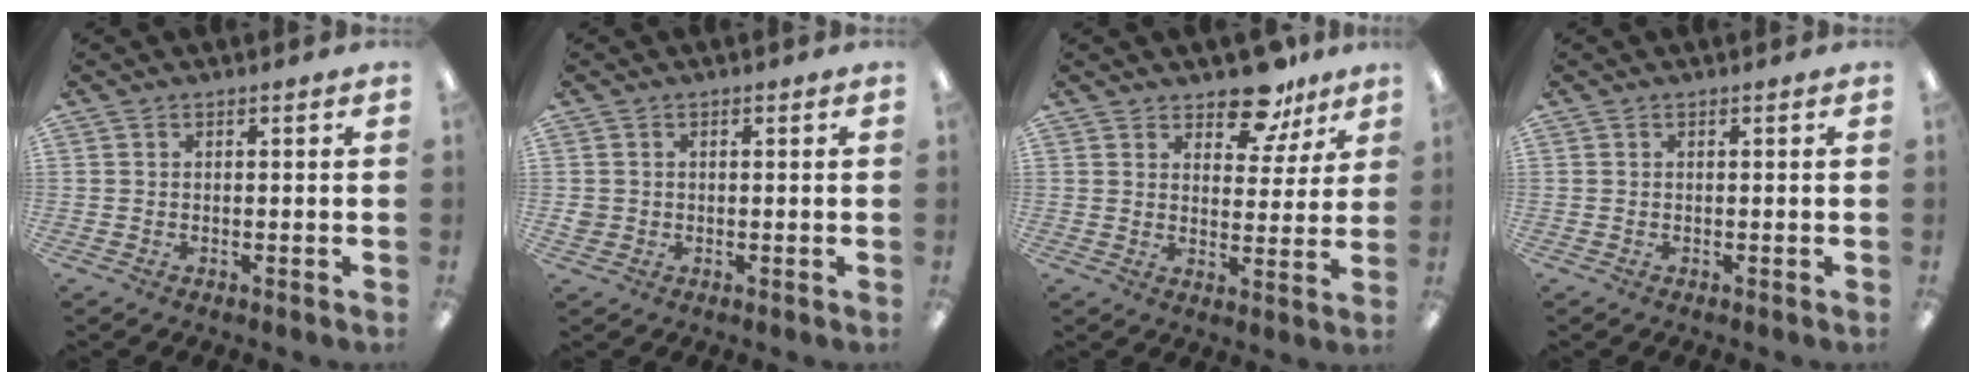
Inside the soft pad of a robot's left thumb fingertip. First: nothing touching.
{"total": 1.9, "force": [-0.1, 1.8, 0.5], "torque": [-0.009, 0.006, -0.004]}
{"total": 10.2, "force": [8.0, 4.8, 4.0], "torque": [-0.050, -0.049, 0.144]}
{"total": 0.0}